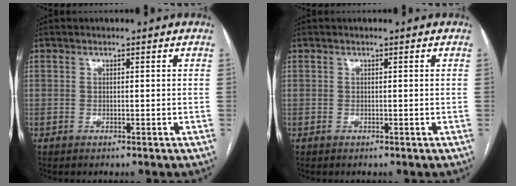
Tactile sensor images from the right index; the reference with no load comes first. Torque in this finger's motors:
{"motor_torque": [0.00, 0.00, 0.01, 0.01]}